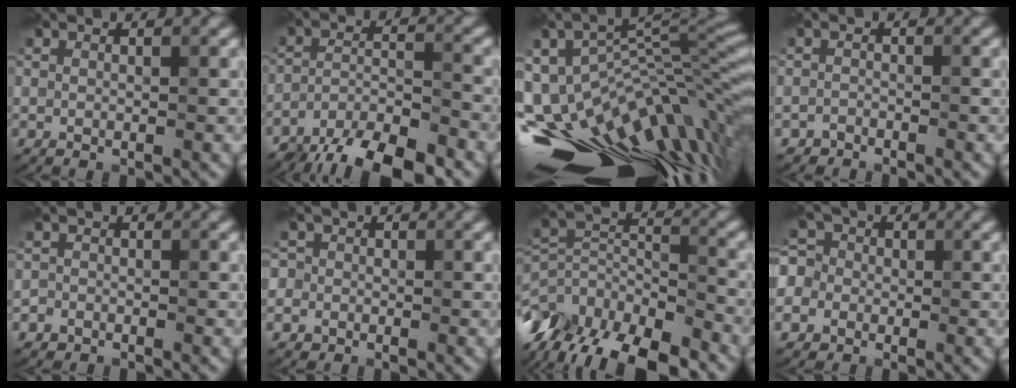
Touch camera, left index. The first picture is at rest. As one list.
[{"total": 9.0, "force": [-7.4, 2.3, 4.6], "torque": [-0.074, -0.004, -0.128]}, {"total": 18.1, "force": [-9.7, 8.6, 12.7], "torque": [-0.210, -0.004, -0.131]}, {"total": 1.1, "force": [-1.0, 0.4, -0.2], "torque": [0.007, 0.003, -0.020]}, {"total": 1.0, "force": [-0.7, 0.6, -0.2], "torque": [0.010, 0.001, -0.015]}, {"total": 2.6, "force": [-0.8, 2.5, 0.4], "torque": [0.014, 0.011, -0.038]}, {"total": 11.6, "force": [-8.8, 4.5, 6.1], "torque": [-0.130, 0.000, -0.146]}, {"total": 6.8, "force": [-1.7, 6.1, 2.4], "torque": [-0.059, 0.017, -0.068]}]